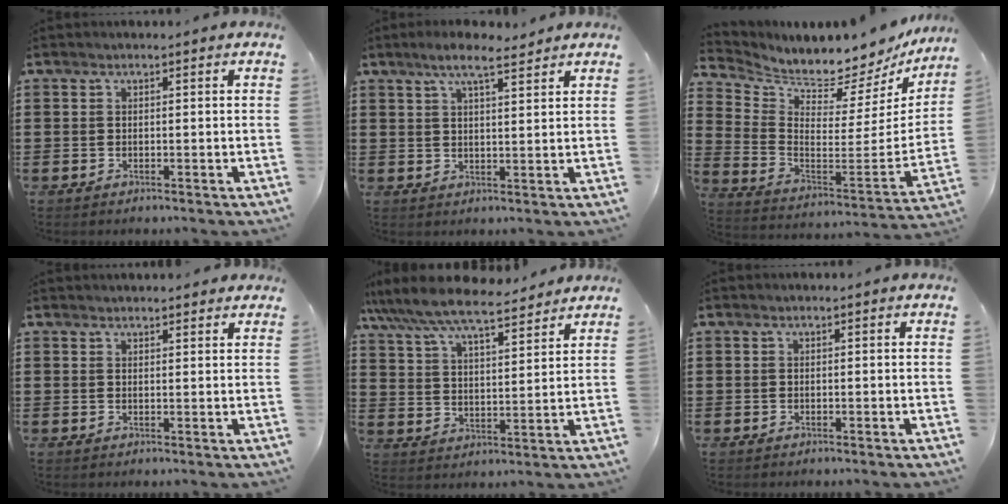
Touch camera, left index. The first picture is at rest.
{"total": 5.7, "force": [4.2, 1.0, 3.6], "torque": [-0.081, 0.003, 0.074]}
{"total": 5.5, "force": [5.5, 0.3, 0.4], "torque": [-0.040, -0.076, 0.087]}
{"total": 1.6, "force": [1.5, 0.1, 0.3], "torque": [-0.009, 0.001, 0.030]}
{"total": 7.0, "force": [6.6, 0.4, 2.5], "torque": [-0.076, -0.037, 0.112]}
{"total": 0.0}